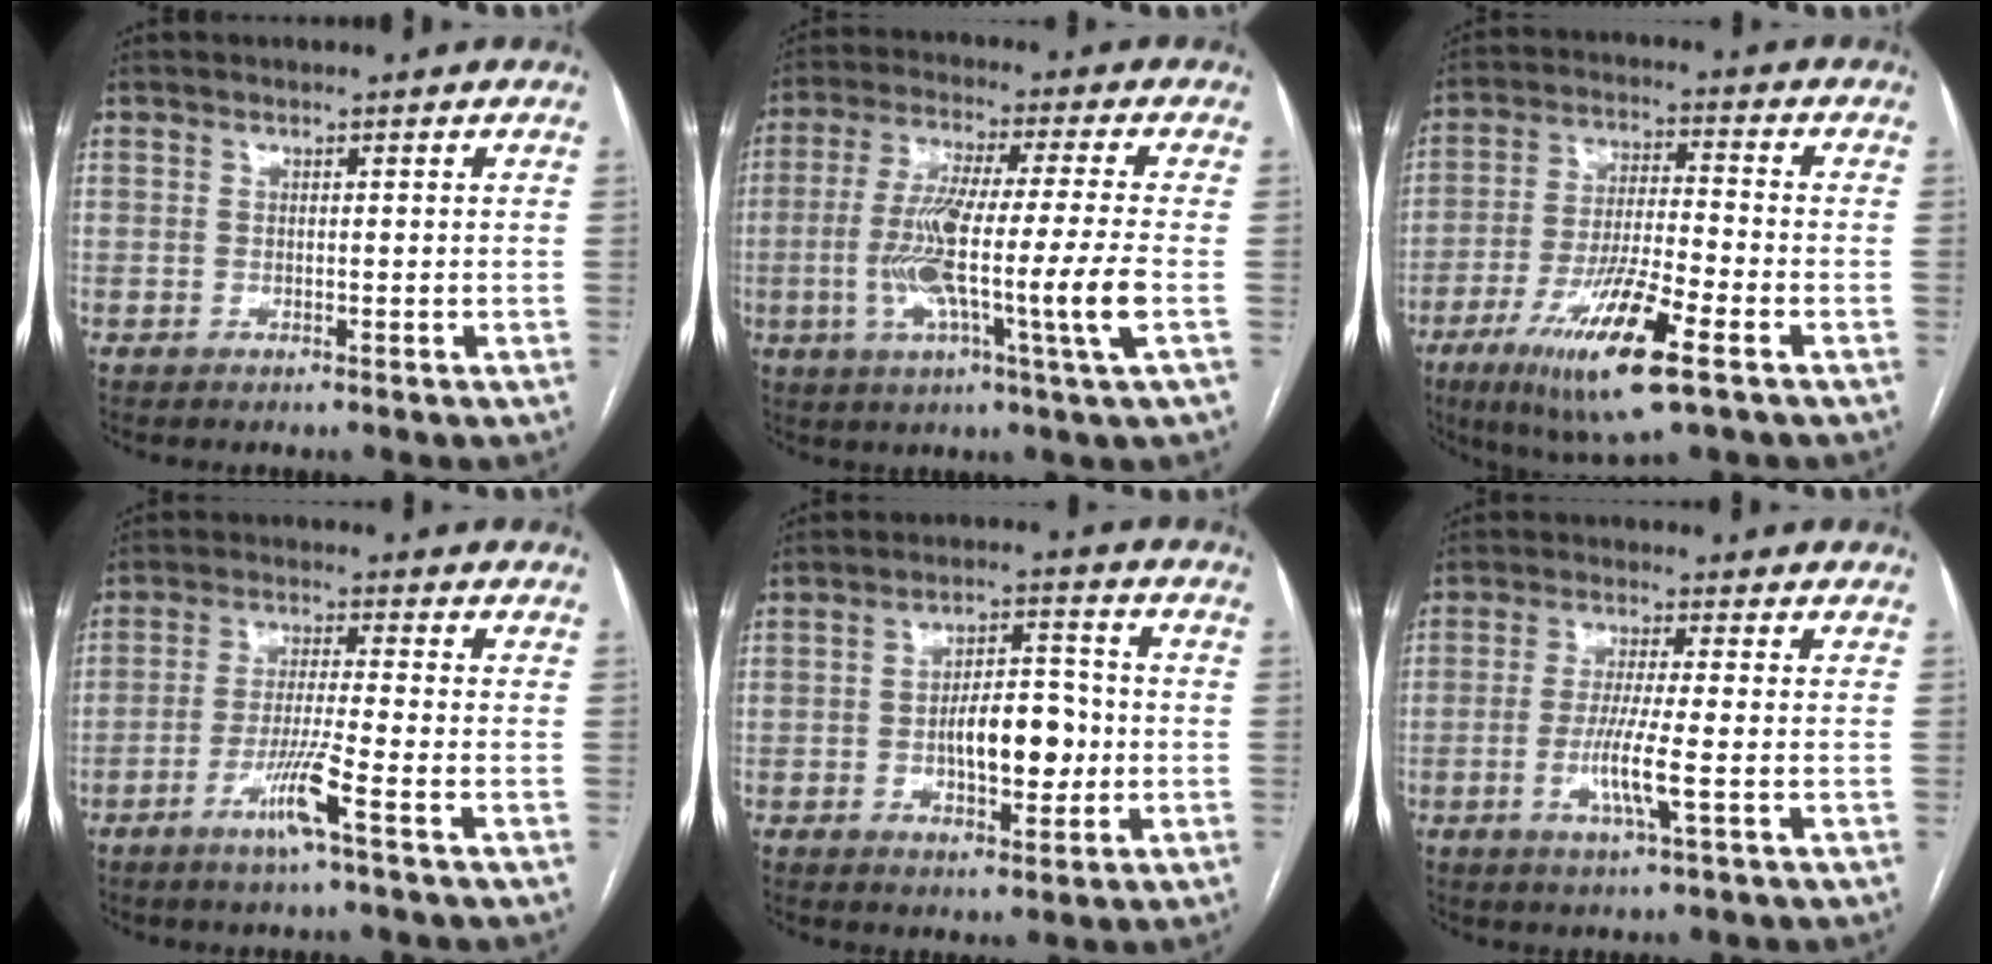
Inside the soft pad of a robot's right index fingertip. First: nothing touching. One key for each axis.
{"total": 14.0, "fx": -2.7, "fy": -1.0, "fz": 13.7, "tx": -0.260, "ty": -0.015, "tz": -0.058}
{"total": 14.1, "fx": -7.0, "fy": 1.8, "fz": 12.1, "tx": -0.230, "ty": -0.023, "tz": -0.121}
{"total": 6.5, "fx": -3.3, "fy": -1.1, "fz": 5.5, "tx": -0.105, "ty": -0.012, "tz": -0.068}
{"total": 8.5, "fx": -1.3, "fy": 3.5, "fz": 7.6, "tx": -0.125, "ty": 0.013, "tz": -0.018}
{"total": 6.2, "fx": -1.7, "fy": -0.3, "fz": 6.0, "tx": -0.117, "ty": -0.014, "tz": -0.034}